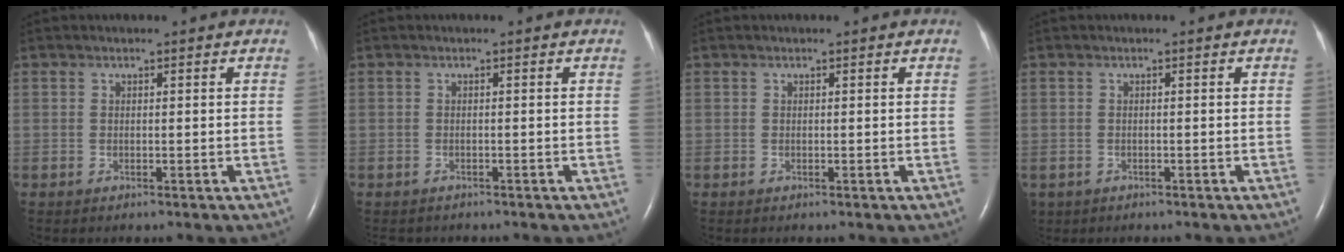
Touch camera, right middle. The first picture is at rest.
{"total": 3.1, "force": [-2.7, 1.4, 0.8], "torque": [-0.013, -0.003, -0.031]}
{"total": 0.0}
{"total": 2.2, "force": [-1.5, 1.6, 0.5], "torque": [-0.014, -0.001, -0.021]}